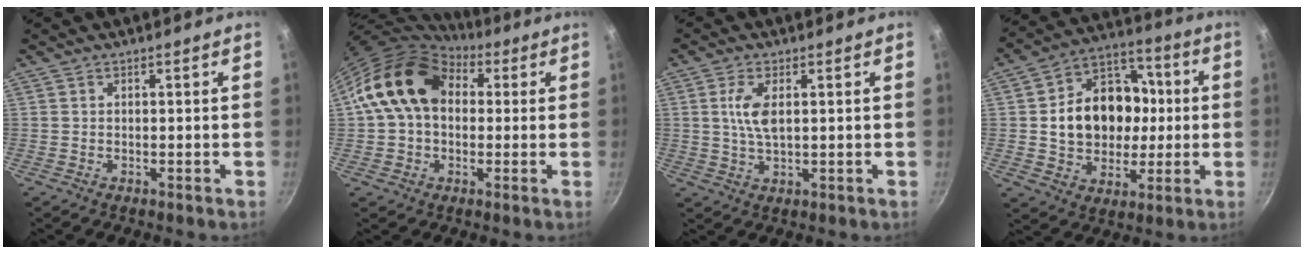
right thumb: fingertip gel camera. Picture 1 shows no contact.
{"total": 14.9, "force": [3.3, 11.0, 9.5], "torque": [-0.135, 0.024, 0.042]}
{"total": 5.5, "force": [1.1, 2.5, 4.8], "torque": [-0.097, -0.001, 0.022]}
{"total": 18.4, "force": [0.7, 14.6, 11.1], "torque": [-0.140, 0.031, 0.010]}